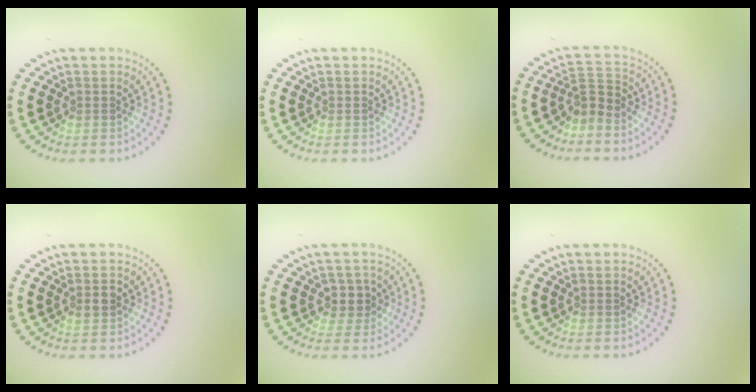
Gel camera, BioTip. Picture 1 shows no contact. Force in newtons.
{"total": 0.0}
{"total": 2.2, "press": 1.6, "slide": 1.6}
{"total": 1.5, "press": 1.5, "slide": 0.1}
{"total": 2.1, "press": 1.7, "slide": 1.2}
{"total": 0.0}